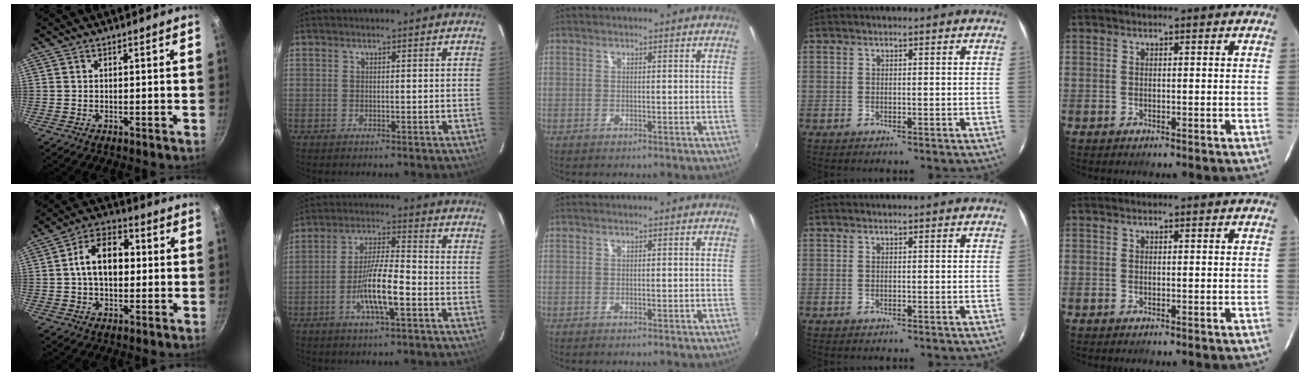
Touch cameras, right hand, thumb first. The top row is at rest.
{"thumb": {"total": 11.0, "force": [0.7, 7.2, 8.3], "torque": [-0.105, 0.028, -0.002]}, "index": {"total": 9.3, "force": [-3.7, 1.4, 8.5], "torque": [-0.166, -0.001, -0.067]}}